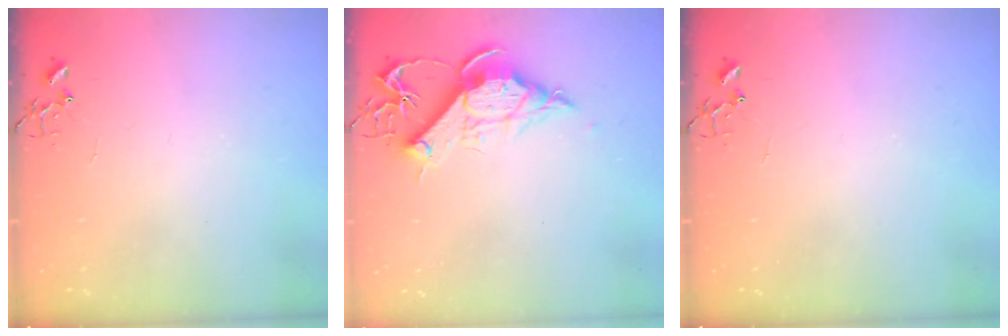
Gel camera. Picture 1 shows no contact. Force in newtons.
{"total": 11.8, "press": 11.7, "slide": 1.5}
{"total": 0.0}